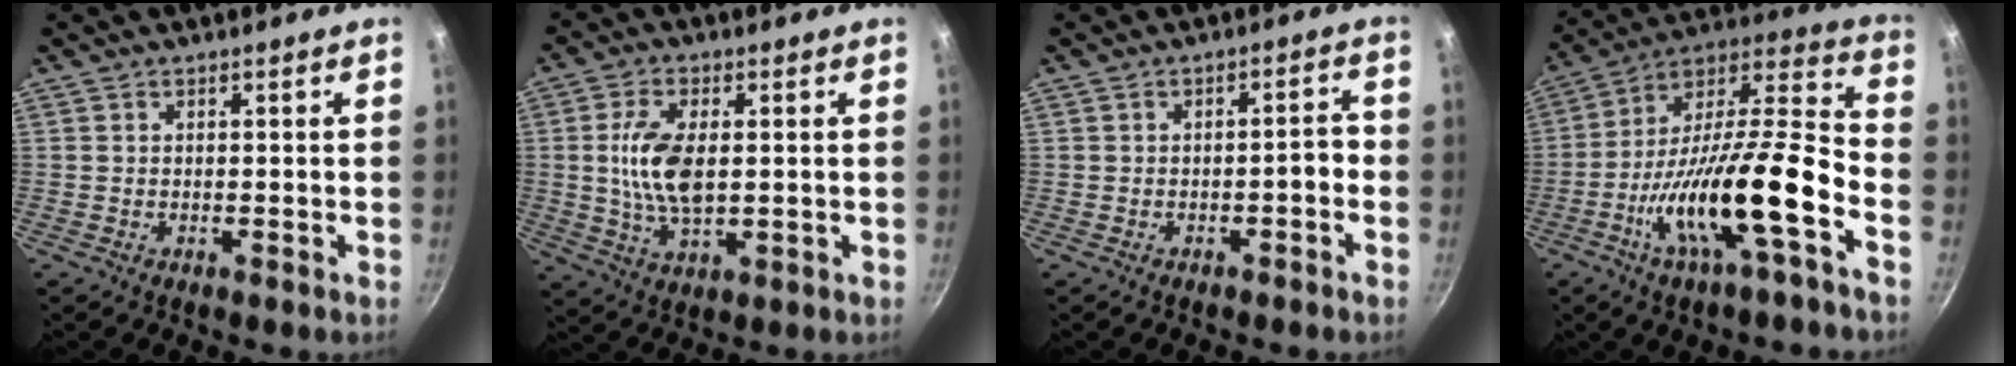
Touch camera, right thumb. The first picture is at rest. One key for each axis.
{"total": 10.4, "fx": 0.9, "fy": 5.3, "fz": 8.9, "tx": -0.169, "ty": -0.001, "tz": 0.019}
{"total": 2.9, "fx": -1.4, "fy": 1.1, "fz": 2.3, "tx": -0.026, "ty": 0.027, "tz": -0.014}
{"total": 22.1, "fx": -8.4, "fy": 5.2, "fz": 19.7, "tx": -0.323, "ty": 0.046, "tz": -0.153}